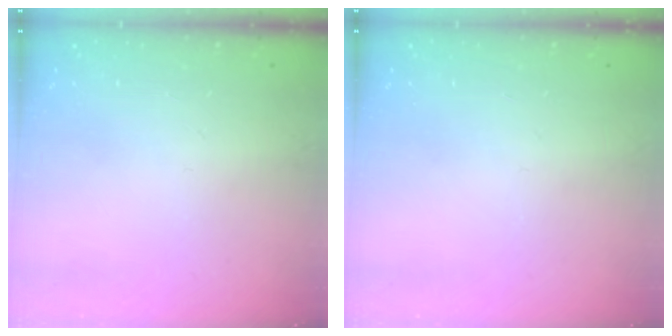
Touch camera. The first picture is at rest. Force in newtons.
{"total": 0.0}